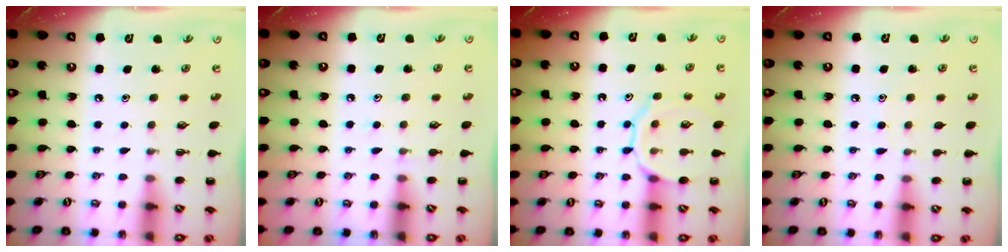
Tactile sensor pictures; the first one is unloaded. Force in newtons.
{"total": 4.5, "press": 4.3, "slide": 1.3}
{"total": 11.4, "press": 11.4, "slide": 0.8}
{"total": 4.9, "press": 4.6, "slide": 1.7}